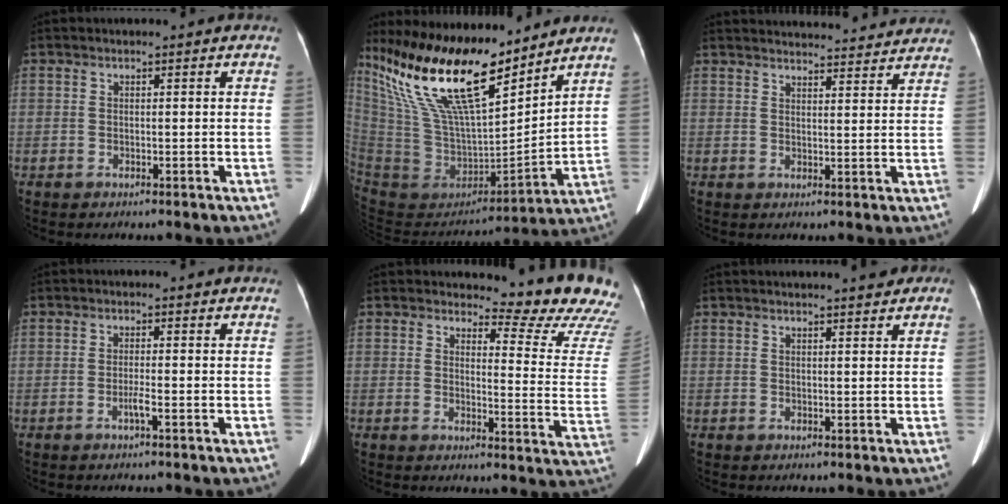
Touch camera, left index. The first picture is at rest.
{"total": 22.6, "force": [17.0, 6.0, 13.5], "torque": [-0.270, 0.001, 0.317]}
{"total": 20.0, "force": [19.2, 3.2, 4.4], "torque": [-0.059, 0.010, 0.235]}
{"total": 1.3, "force": [-0.6, -0.3, 1.1], "torque": [-0.023, 0.000, -0.013]}
{"total": 13.9, "force": [13.6, 0.6, 3.1], "torque": [-0.025, -0.120, 0.129]}
{"total": 5.6, "force": [4.9, 0.8, 2.7], "torque": [-0.036, 0.017, 0.055]}